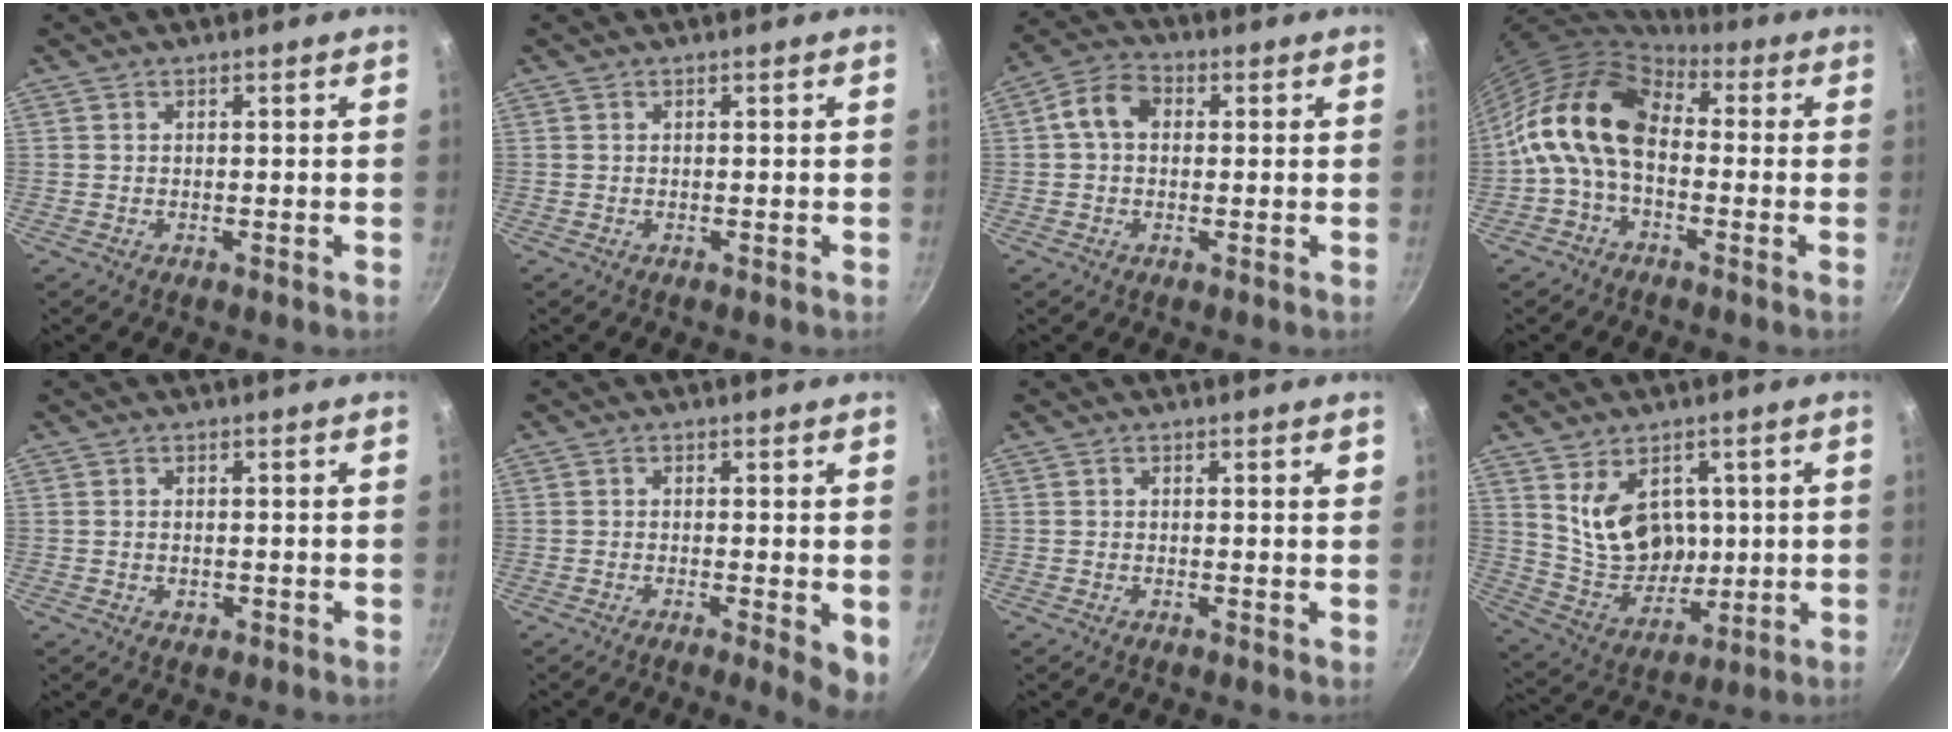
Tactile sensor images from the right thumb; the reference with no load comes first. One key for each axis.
{"total": 0.0}
{"total": 6.7, "fx": 1.0, "fy": 4.8, "fz": 4.6, "tx": -0.078, "ty": 0.022, "tz": 0.003}
{"total": 13.2, "fx": -0.3, "fy": 8.6, "fz": 10.0, "tx": -0.162, "ty": 0.033, "tz": -0.030}
{"total": 1.3, "fx": -0.2, "fy": 0.9, "fz": 0.9, "tx": -0.013, "ty": 0.000, "tz": -0.003}
{"total": 4.7, "fx": -1.0, "fy": 1.2, "fz": 4.4, "tx": -0.052, "ty": -0.005, "tz": -0.012}
{"total": 1.0, "fx": 0.4, "fy": 0.3, "fz": 0.9, "tx": -0.011, "ty": 0.000, "tz": 0.003}
{"total": 12.8, "fx": 3.4, "fy": 9.3, "fz": 8.1, "tx": -0.104, "ty": -0.036, "tz": 0.083}